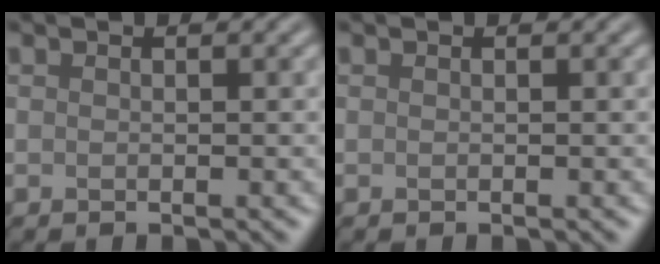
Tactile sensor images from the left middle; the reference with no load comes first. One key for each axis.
{"total": 0.0}